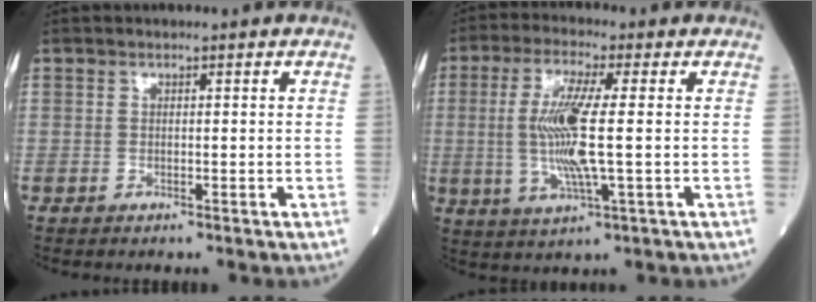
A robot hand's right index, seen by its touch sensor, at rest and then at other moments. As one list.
[{"total": 10.1, "force": [0.1, 1.2, 10.0], "torque": [-0.210, 0.000, 0.000]}]